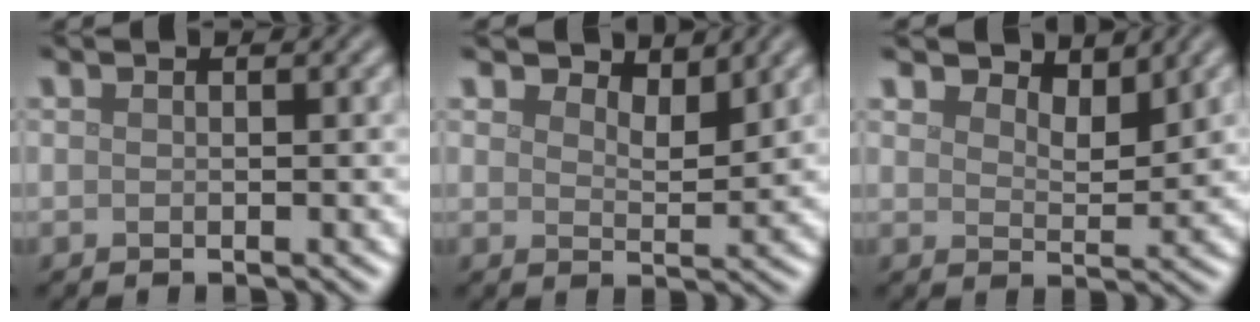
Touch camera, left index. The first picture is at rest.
{"total": 3.1, "force": [2.8, 0.8, 0.9], "torque": [-0.017, -0.002, 0.041]}
{"total": 3.5, "force": [3.2, 0.9, 1.0], "torque": [-0.023, -0.001, 0.049]}